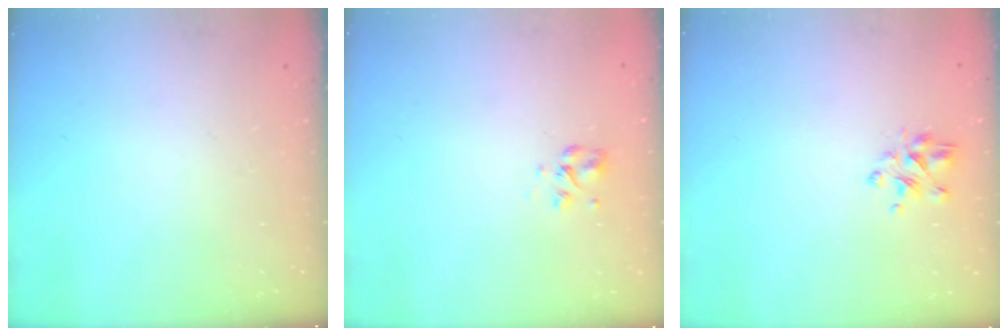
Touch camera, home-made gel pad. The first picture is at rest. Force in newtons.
{"total": 2.6, "press": 2.4, "slide": 1.0}
{"total": 3.5, "press": 3.1, "slide": 1.5}